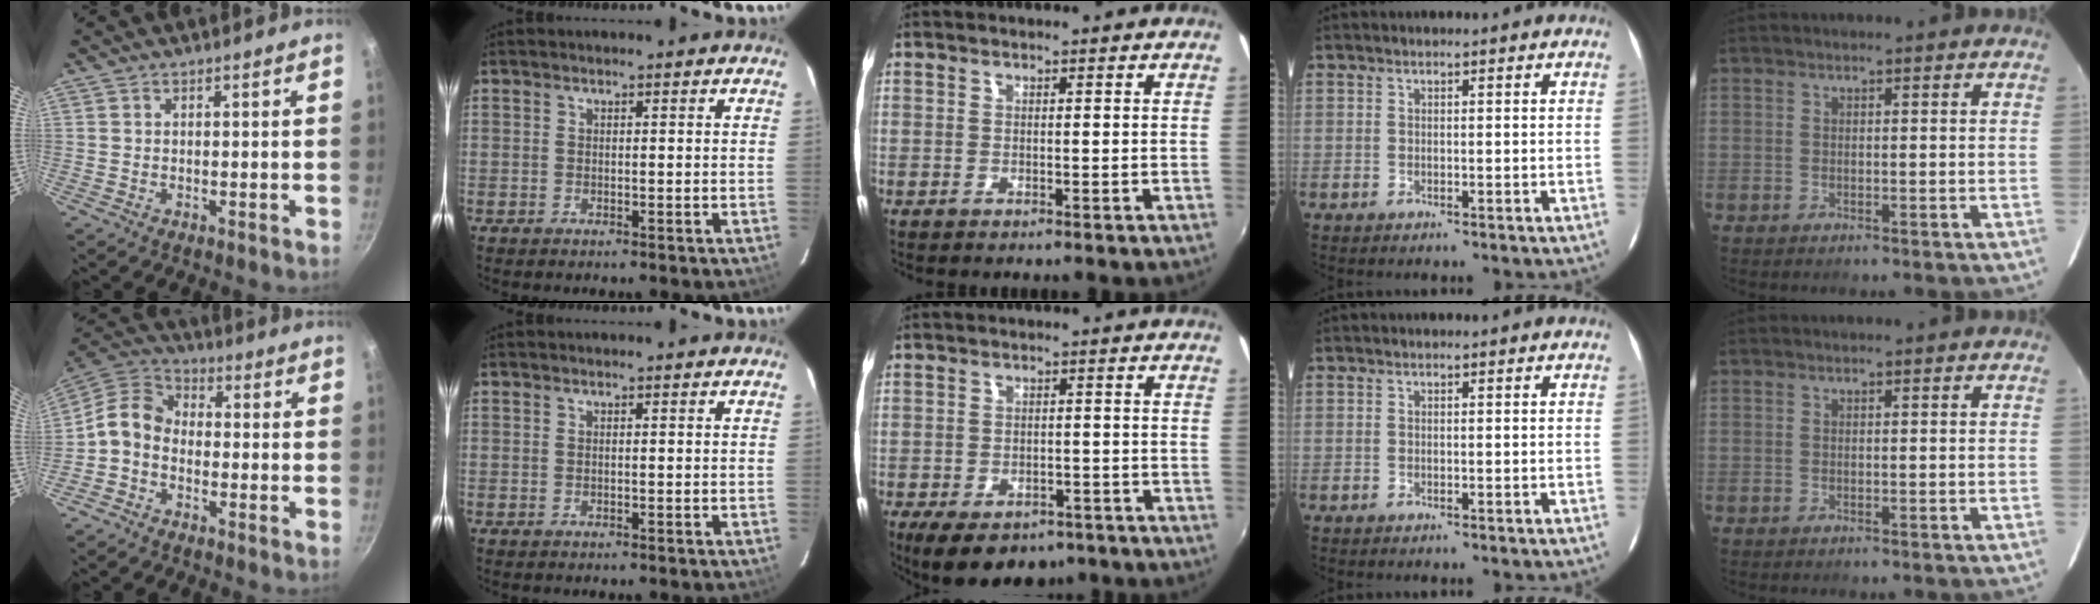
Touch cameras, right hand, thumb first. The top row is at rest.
{"thumb": {"total": 7.9, "force": [-2.4, 5.8, 4.8], "torque": [-0.092, 0.048, -0.070]}, "middle": {"total": 11.4, "force": [-7.5, 6.4, 5.8], "torque": [-0.122, -0.018, -0.101]}}